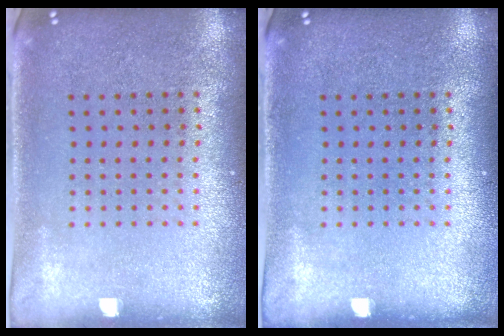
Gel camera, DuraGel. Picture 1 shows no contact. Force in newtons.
{"total": 0.0}